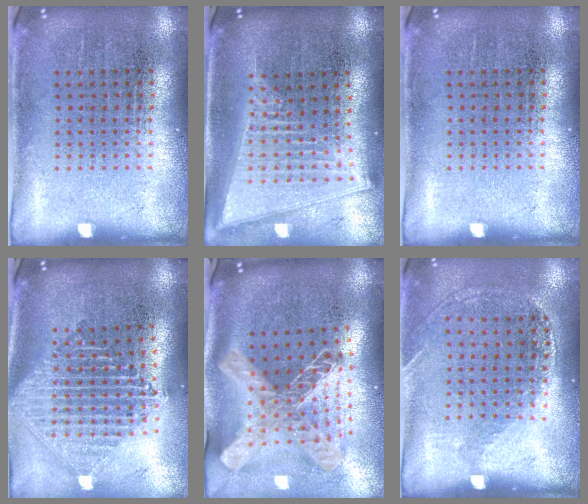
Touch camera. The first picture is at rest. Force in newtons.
{"total": 2.1, "press": 1.8, "slide": 1.2}
{"total": 0.0}
{"total": 2.3, "press": 1.8, "slide": 1.4}
{"total": 2.7, "press": 1.9, "slide": 1.9}
{"total": 1.2, "press": 1.1, "slide": 0.5}